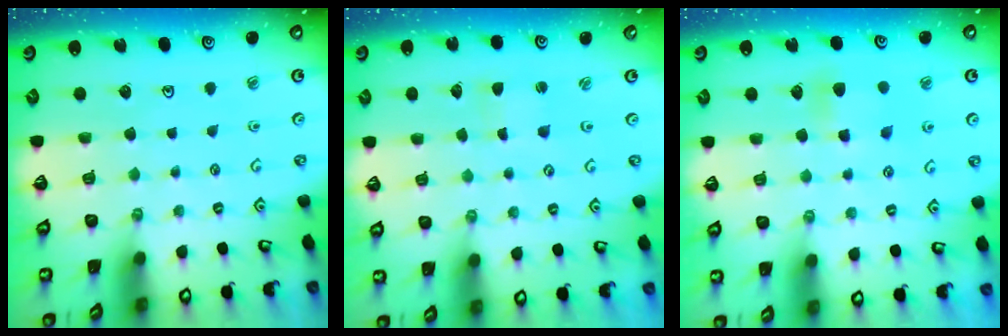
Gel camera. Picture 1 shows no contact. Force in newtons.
{"total": 1.1, "press": 1.1, "slide": 0.1}
{"total": 6.6, "press": 6.6, "slide": 0.6}